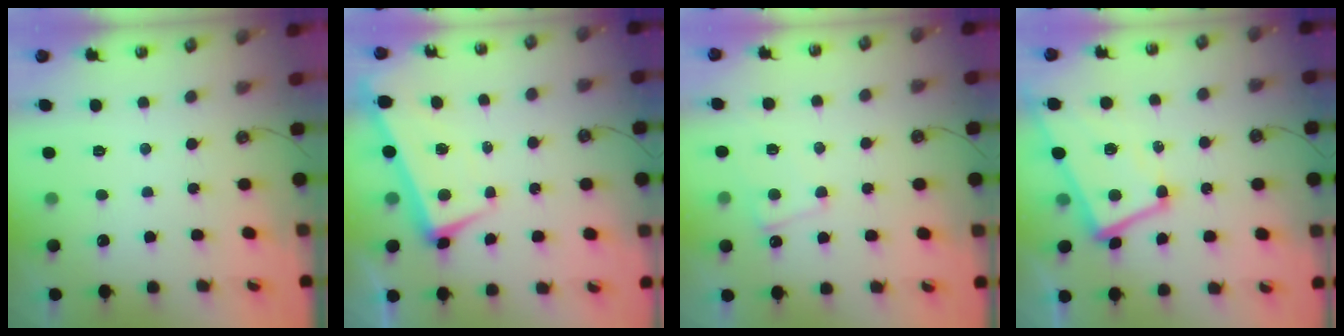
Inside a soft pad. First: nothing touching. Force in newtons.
{"total": 2.0, "press": 1.9, "slide": 0.6}
{"total": 1.1, "press": 0.9, "slide": 0.5}
{"total": 1.9, "press": 1.7, "slide": 0.9}